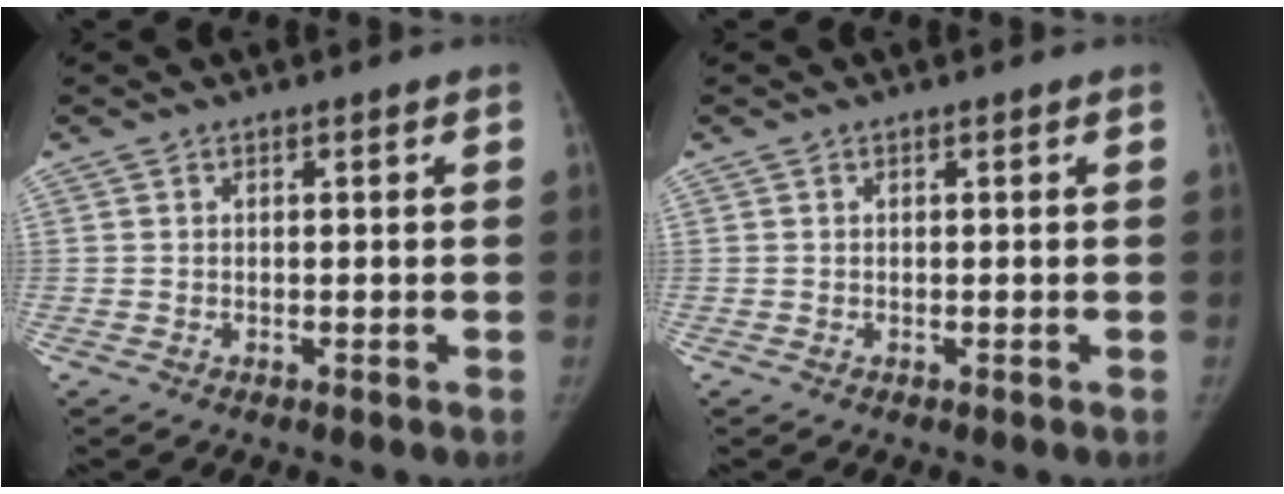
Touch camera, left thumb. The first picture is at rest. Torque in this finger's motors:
{"motor_torque": [0.00, 0.00, 0.04, -0.04, 0.00]}